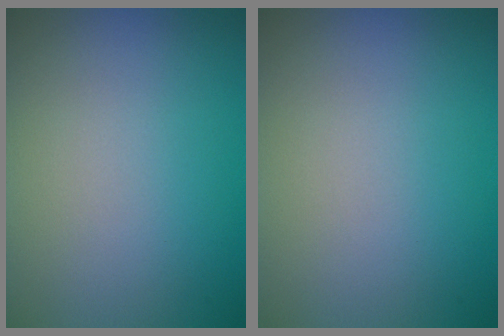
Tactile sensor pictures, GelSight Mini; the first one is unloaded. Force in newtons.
{"total": 0.0}